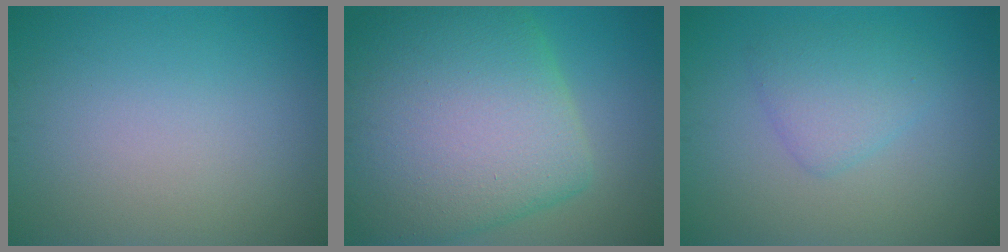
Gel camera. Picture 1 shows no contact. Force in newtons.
{"total": 13.3, "press": 13.2, "slide": 0.7}
{"total": 2.6, "press": 2.6, "slide": 0.3}